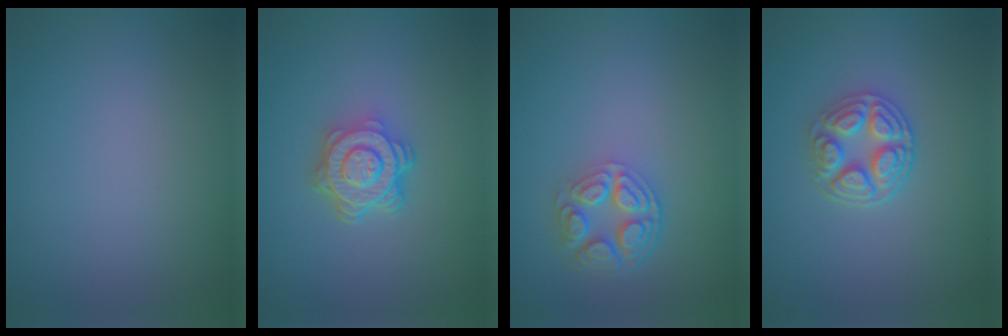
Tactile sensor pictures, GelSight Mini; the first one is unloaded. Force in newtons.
{"total": 4.7, "press": 3.6, "slide": 3.1}
{"total": 4.5, "press": 3.5, "slide": 2.9}
{"total": 3.7, "press": 3.3, "slide": 1.8}